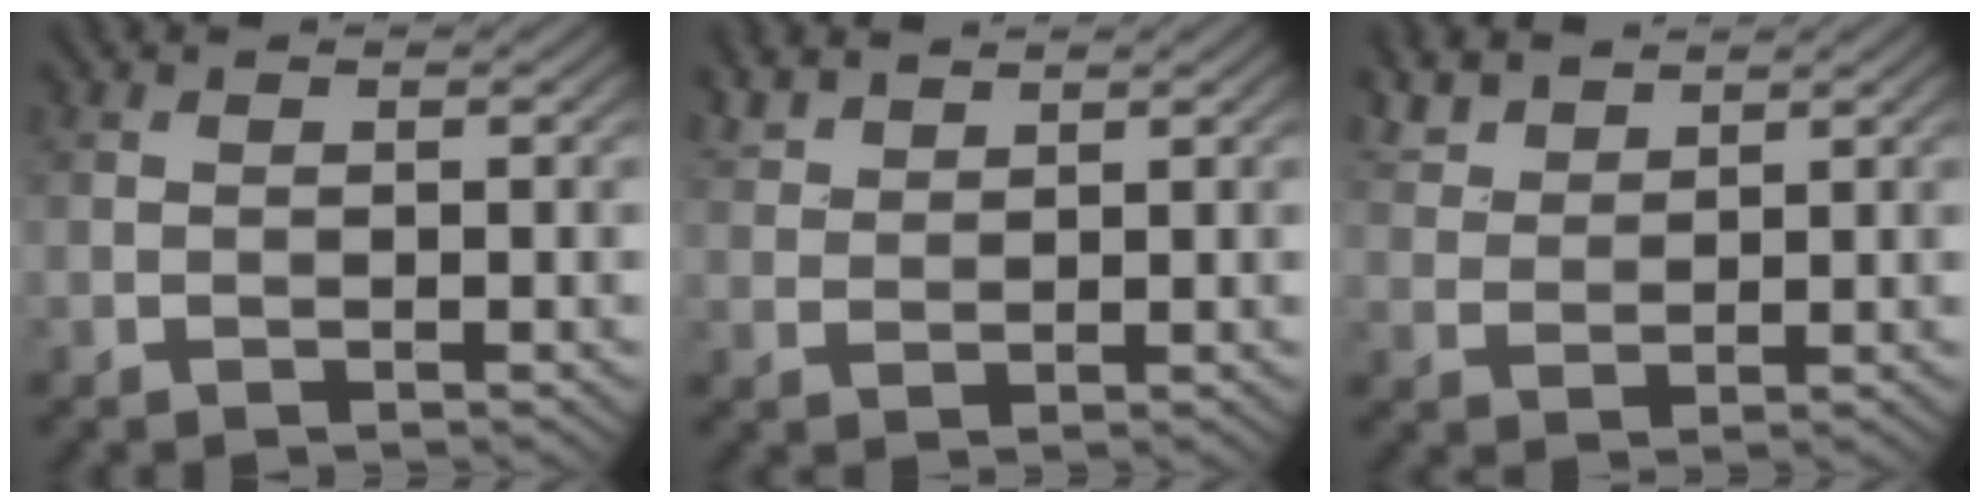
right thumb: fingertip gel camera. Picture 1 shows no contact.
{"total": 2.9, "force": [2.5, 1.1, 1.1], "torque": [-0.027, 0.008, 0.059]}
{"total": 4.4, "force": [3.7, 1.5, 1.7], "torque": [-0.049, 0.007, 0.085]}